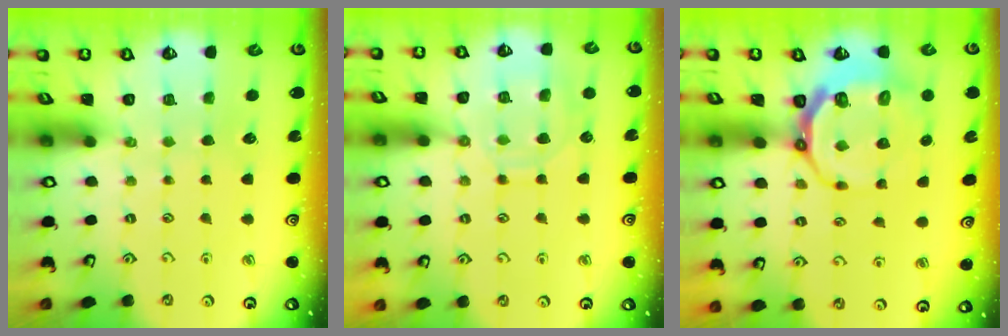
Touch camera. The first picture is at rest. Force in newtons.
{"total": 11.7, "press": 11.6, "slide": 1.0}
{"total": 9.7, "press": 9.0, "slide": 3.8}